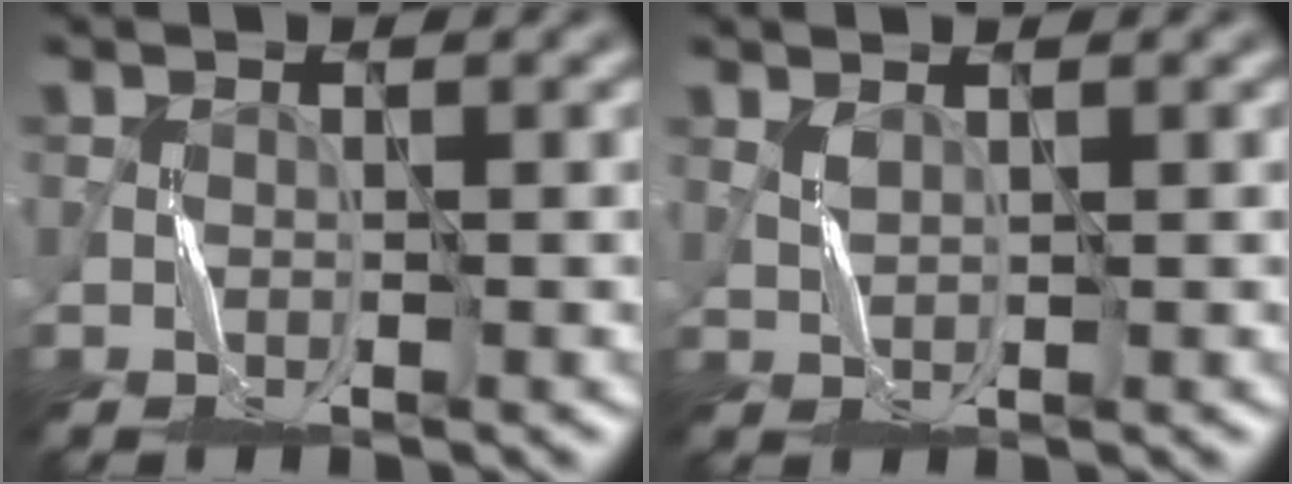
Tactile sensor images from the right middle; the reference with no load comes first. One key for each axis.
{"total": 0.6, "fx": 0.5, "fy": 0.2, "fz": 0.2, "tx": -0.012, "ty": 0.000, "tz": 0.015}